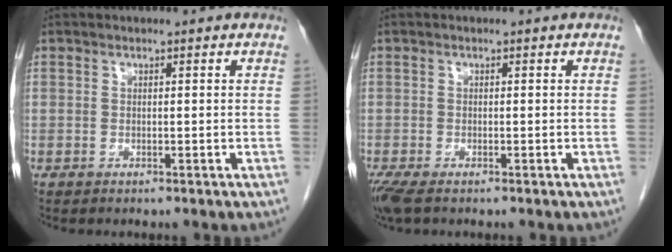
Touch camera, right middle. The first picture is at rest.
{"total": 3.1, "force": [-2.3, 0.9, 1.9], "torque": [-0.044, -0.013, -0.039]}